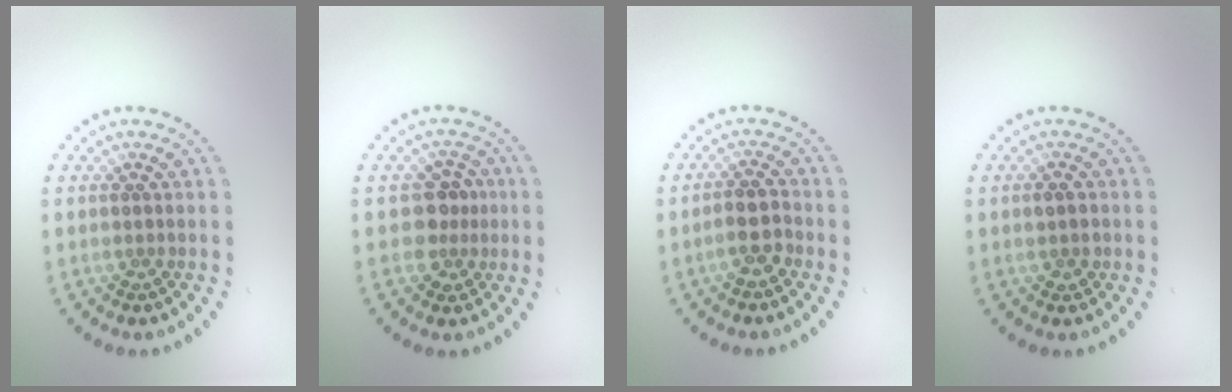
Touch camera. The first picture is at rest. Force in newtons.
{"total": 2.7, "press": 2.4, "slide": 1.1}
{"total": 2.4, "press": 2.2, "slide": 0.9}
{"total": 1.5, "press": 1.4, "slide": 0.4}